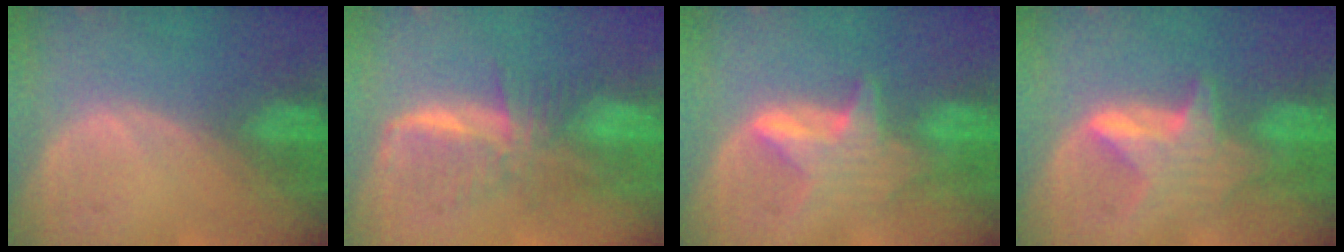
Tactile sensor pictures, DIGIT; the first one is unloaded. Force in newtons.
{"total": 6.5, "press": 6.3, "slide": 1.6}
{"total": 5.9, "press": 5.8, "slide": 0.8}
{"total": 6.3, "press": 6.2, "slide": 0.7}